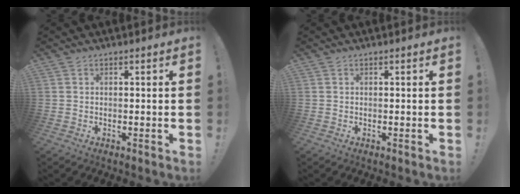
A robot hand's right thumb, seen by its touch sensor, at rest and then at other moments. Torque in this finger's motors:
{"motor_torque": [-0.11, -0.02, 0.03, -0.01, 0.07]}